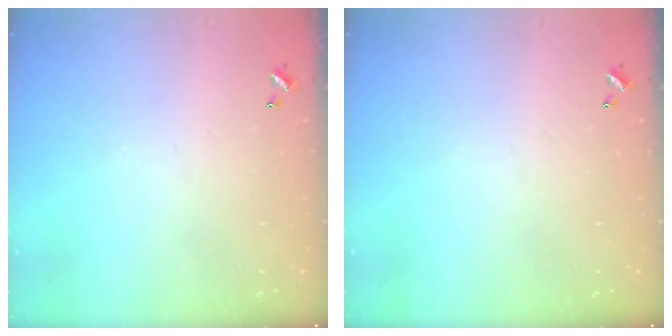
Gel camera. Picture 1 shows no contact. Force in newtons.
{"total": 0.0}